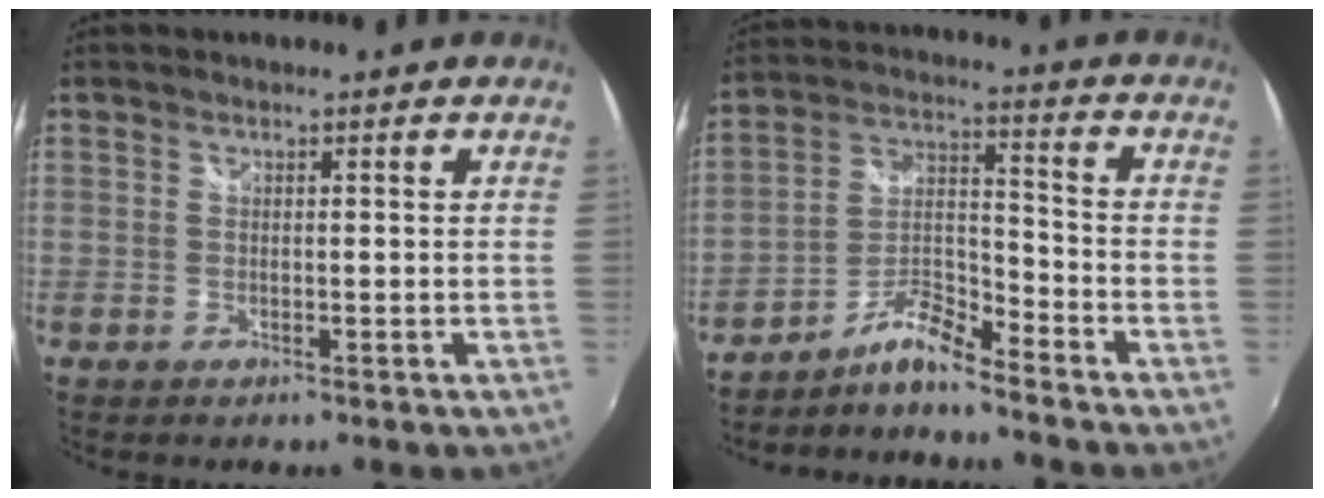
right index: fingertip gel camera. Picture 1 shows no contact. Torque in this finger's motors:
{"motor_torque": [0.08, -0.24, 0.20, 0.03]}